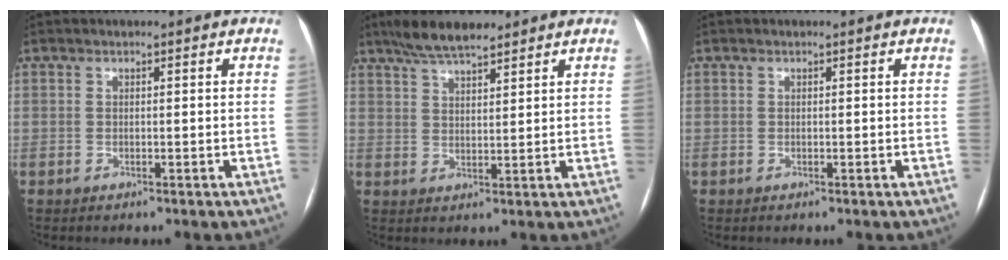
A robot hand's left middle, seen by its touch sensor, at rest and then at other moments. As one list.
[{"total": 7.2, "force": [5.8, 1.6, 3.9], "torque": [-0.074, 0.016, 0.103]}, {"total": 0.0}]